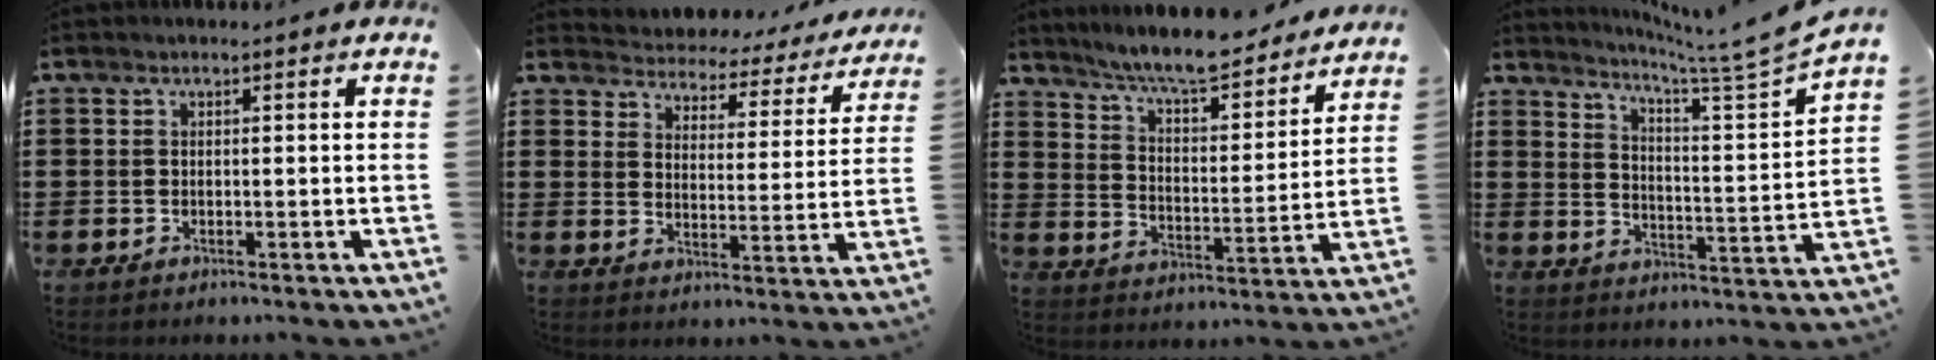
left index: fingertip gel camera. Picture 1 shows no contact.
{"total": 3.3, "force": [3.2, 0.5, -0.2], "torque": [-0.021, -0.031, 0.048]}
{"total": 8.0, "force": [7.5, -0.1, 2.8], "torque": [-0.084, -0.051, 0.128]}
{"total": 6.4, "force": [5.6, -1.3, 2.9], "torque": [-0.064, -0.058, 0.084]}